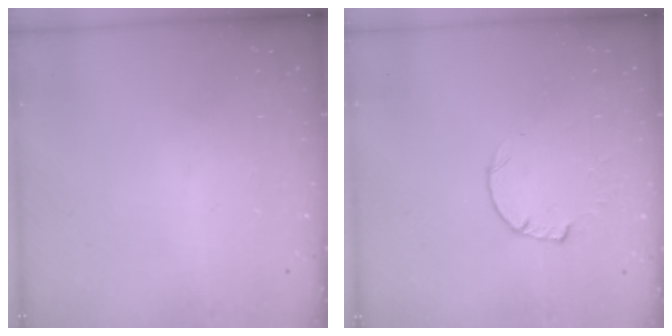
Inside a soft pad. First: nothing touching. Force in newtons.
{"total": 4.1, "press": 4.0, "slide": 0.8}